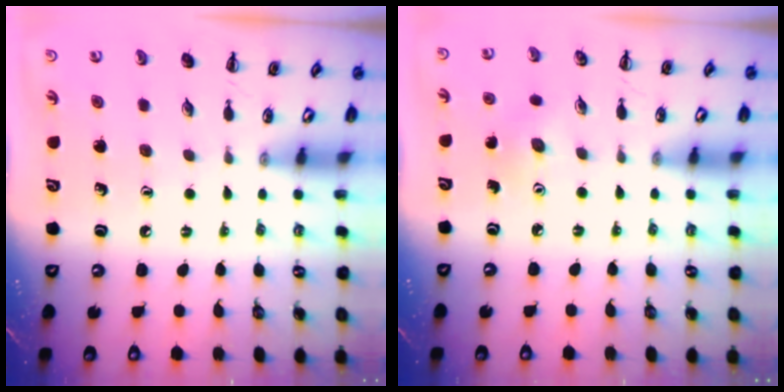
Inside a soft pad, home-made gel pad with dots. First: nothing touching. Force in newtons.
{"total": 3.2, "press": 3.1, "slide": 1.0}